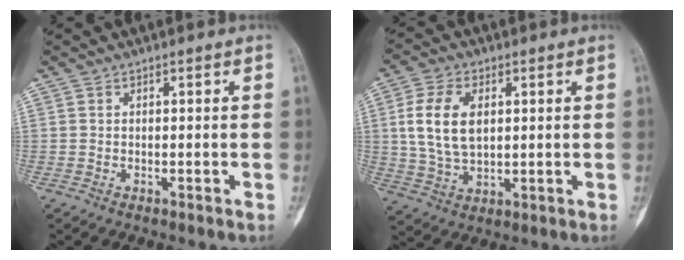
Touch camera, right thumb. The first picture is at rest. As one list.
[{"total": 10.6, "force": [2.0, 6.3, 8.3], "torque": [-0.162, -0.007, 0.043]}]